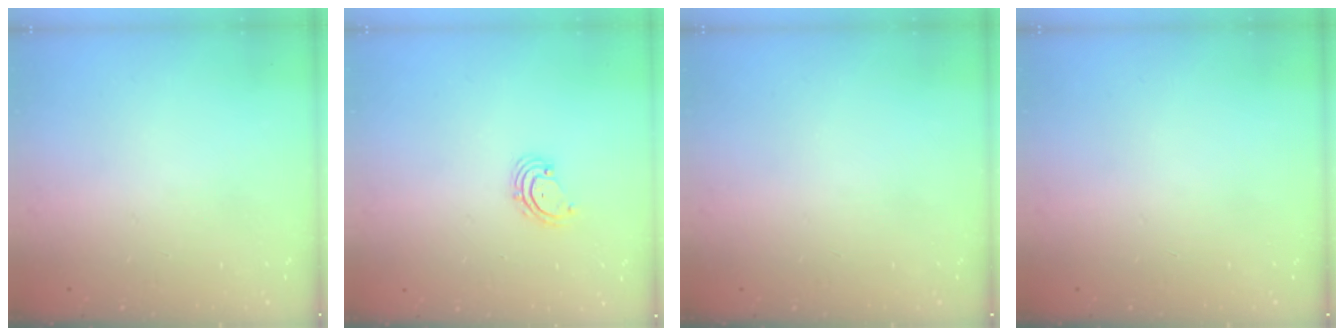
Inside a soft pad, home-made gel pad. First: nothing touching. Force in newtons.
{"total": 2.5, "press": 2.4, "slide": 0.4}
{"total": 0.0}
{"total": 0.0}